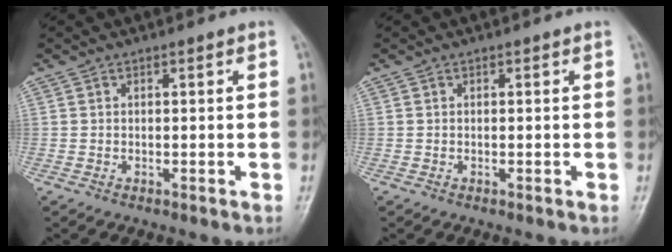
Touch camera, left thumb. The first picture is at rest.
{"total": 0.0}